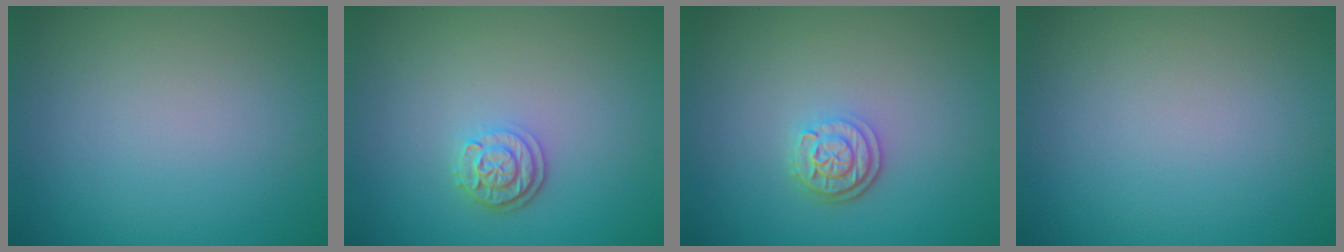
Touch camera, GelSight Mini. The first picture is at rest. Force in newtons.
{"total": 2.5, "press": 2.1, "slide": 1.3}
{"total": 2.5, "press": 2.1, "slide": 1.4}
{"total": 0.0}